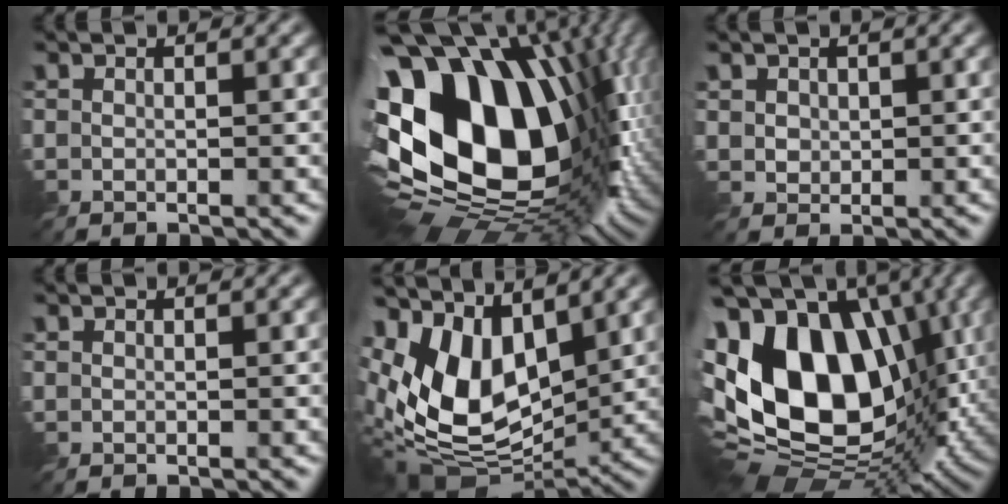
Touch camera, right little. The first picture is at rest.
{"total": 20.8, "force": [2.0, 12.9, 16.2], "torque": [-0.323, -0.023, 0.042]}
{"total": 1.6, "force": [0.5, 1.4, 0.6], "torque": [-0.022, -0.007, 0.019]}
{"total": 0.0}
{"total": 11.8, "force": [1.9, 6.9, 9.4], "torque": [-0.206, -0.004, 0.024]}
{"total": 19.0, "force": [1.2, 12.7, 14.1], "torque": [-0.277, 0.006, 0.023]}